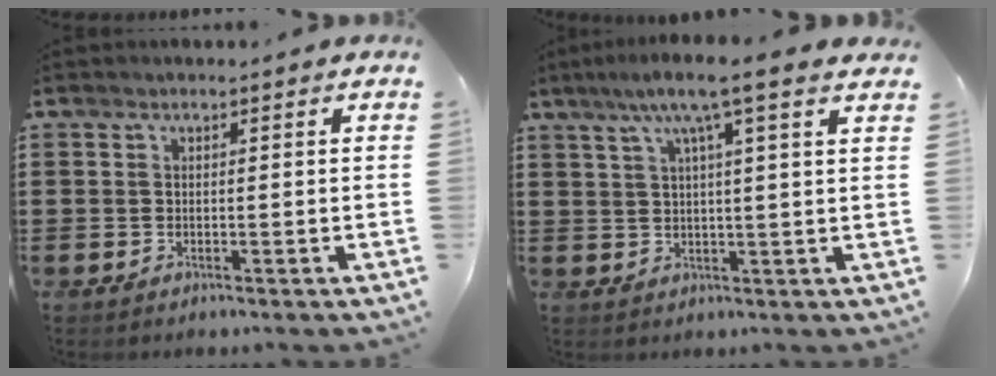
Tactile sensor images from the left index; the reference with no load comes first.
{"total": 6.9, "force": [4.3, 0.0, 5.4], "torque": [-0.119, -0.003, 0.069]}